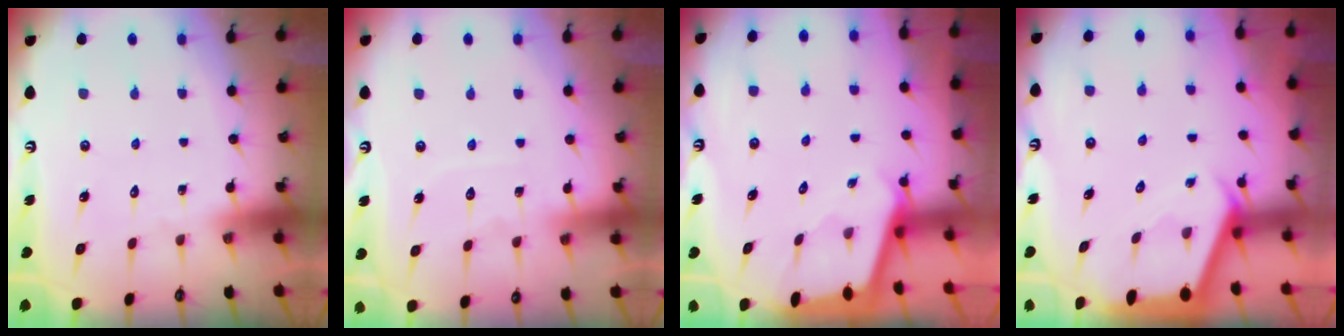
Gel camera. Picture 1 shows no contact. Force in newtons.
{"total": 5.9, "press": 5.9, "slide": 0.6}
{"total": 1.9, "press": 1.9, "slide": 0.2}
{"total": 2.3, "press": 2.3, "slide": 0.3}